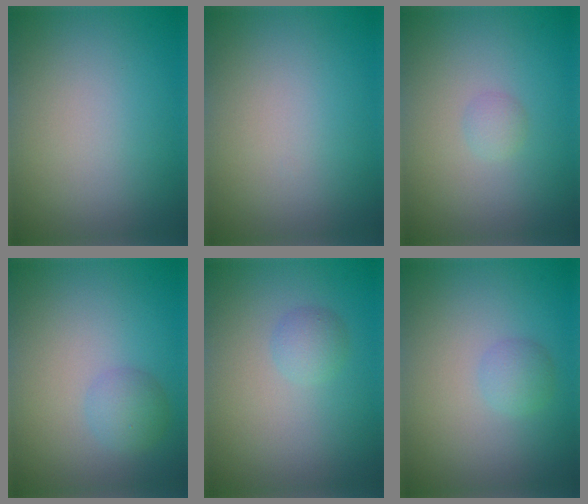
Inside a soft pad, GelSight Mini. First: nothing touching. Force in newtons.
{"total": 0.0}
{"total": 1.0, "press": 1.0, "slide": 0.0}
{"total": 2.0, "press": 2.0, "slide": 0.1}
{"total": 1.5, "press": 1.5, "slide": 0.0}
{"total": 1.5, "press": 1.5, "slide": 0.1}